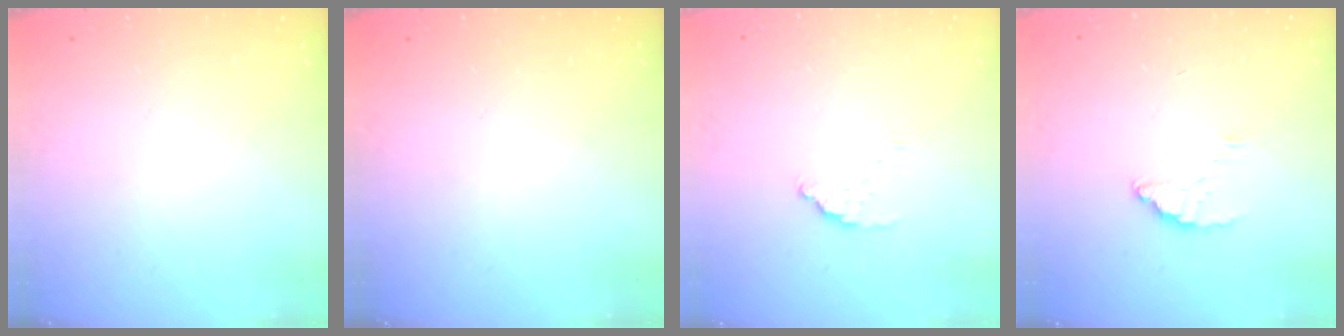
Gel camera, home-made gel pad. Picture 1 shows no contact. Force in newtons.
{"total": 0.0}
{"total": 1.8, "press": 1.8, "slide": 0.1}
{"total": 2.1, "press": 2.1, "slide": 0.2}